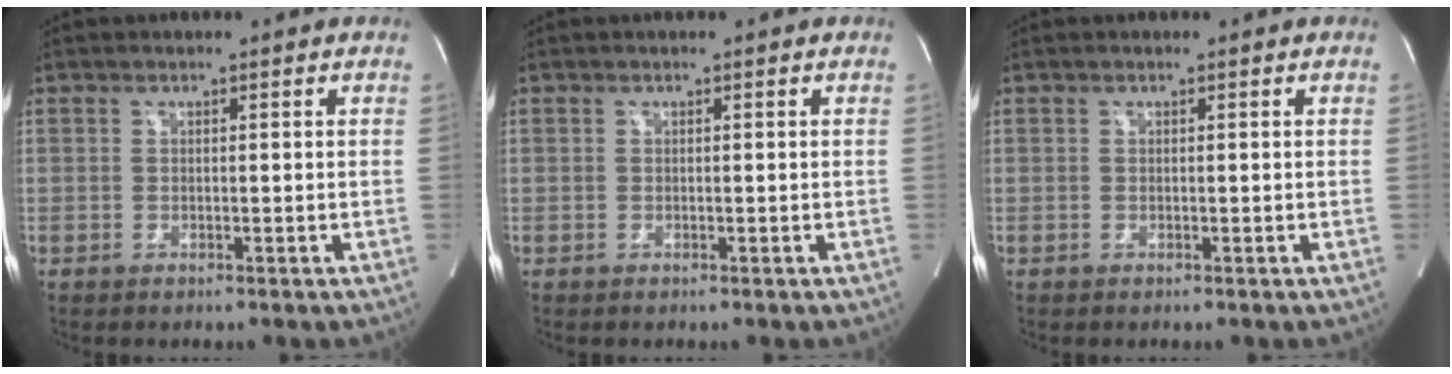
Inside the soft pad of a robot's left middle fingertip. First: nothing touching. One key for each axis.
{"total": 0.0}
{"total": 0.0}